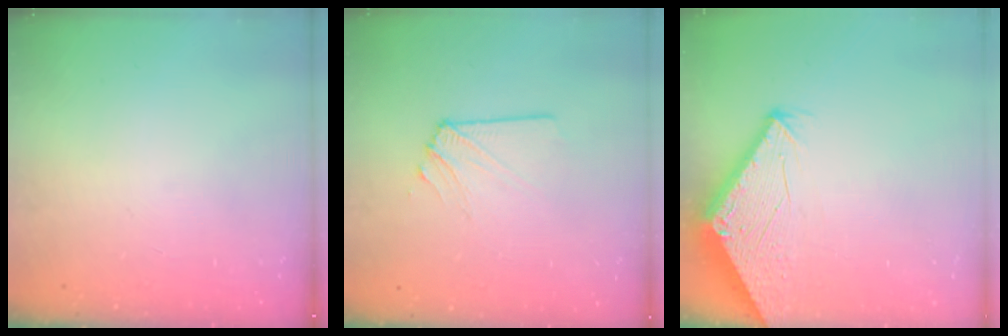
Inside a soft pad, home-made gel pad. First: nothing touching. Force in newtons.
{"total": 2.9, "press": 2.8, "slide": 0.5}
{"total": 2.8, "press": 2.8, "slide": 0.1}